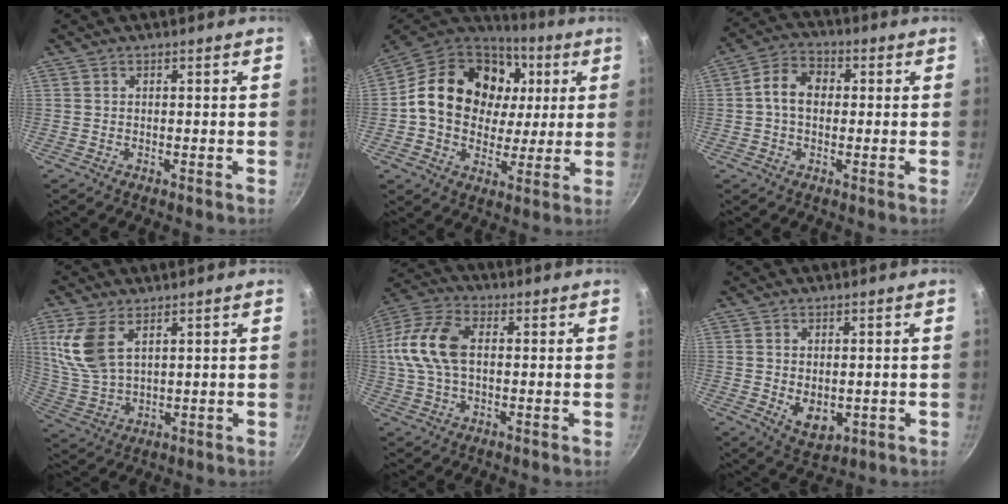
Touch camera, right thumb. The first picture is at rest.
{"total": 22.2, "force": [4.4, 17.5, 12.9], "torque": [-0.206, 0.016, 0.070]}
{"total": 7.3, "force": [0.4, 5.4, 4.9], "torque": [-0.067, 0.019, -0.008]}
{"total": 10.8, "force": [4.6, 5.8, 7.8], "torque": [-0.159, -0.019, 0.102]}
{"total": 13.8, "force": [1.2, 8.3, 10.9], "torque": [-0.212, 0.024, 0.008]}
{"total": 6.2, "force": [-0.3, 4.2, 4.6], "torque": [-0.064, -0.015, 0.007]}